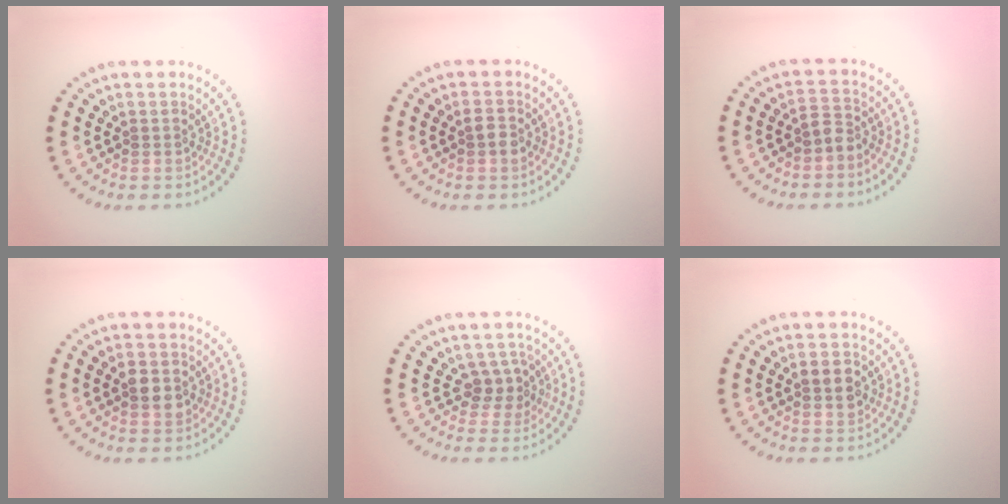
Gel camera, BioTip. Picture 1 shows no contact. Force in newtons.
{"total": 1.4, "press": 1.4, "slide": 0.2}
{"total": 1.6, "press": 1.3, "slide": 1.0}
{"total": 2.4, "press": 2.4, "slide": 0.1}
{"total": 2.2, "press": 2.0, "slide": 1.0}
{"total": 2.8, "press": 2.8, "slide": 0.2}